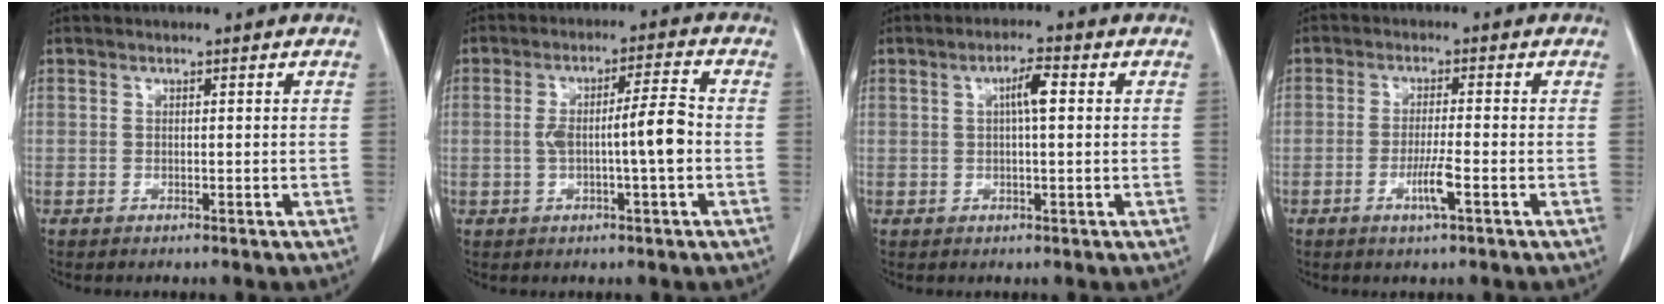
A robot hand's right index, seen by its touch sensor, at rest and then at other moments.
{"total": 7.0, "force": [-1.0, 0.2, 6.9], "torque": [-0.123, 0.012, -0.016]}
{"total": 3.7, "force": [0.8, 0.5, 3.6], "torque": [-0.062, 0.007, 0.010]}
{"total": 4.1, "force": [-1.7, -0.1, 3.7], "torque": [-0.071, -0.007, -0.032]}